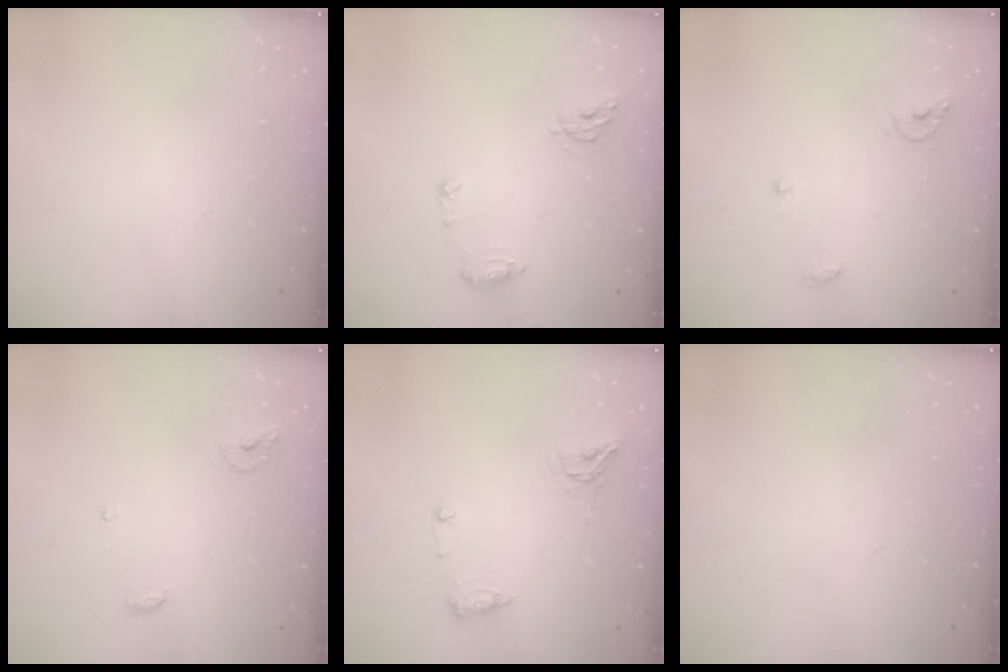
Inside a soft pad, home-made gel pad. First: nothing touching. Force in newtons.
{"total": 8.9, "press": 8.8, "slide": 1.1}
{"total": 5.7, "press": 5.7, "slide": 0.5}
{"total": 5.0, "press": 5.0, "slide": 0.4}
{"total": 8.8, "press": 8.8, "slide": 0.5}
{"total": 0.0}